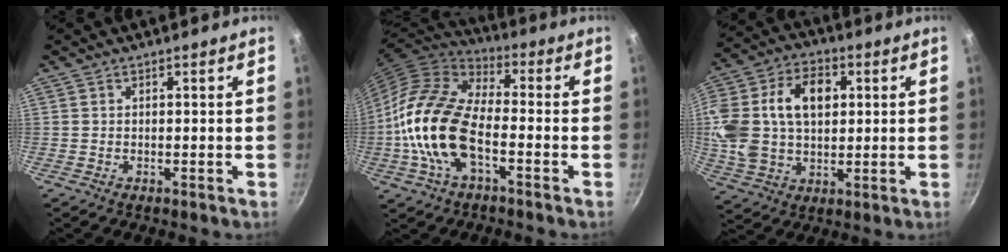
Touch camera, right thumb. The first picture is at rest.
{"total": 18.4, "force": [-4.3, 9.6, 15.0], "torque": [-0.278, 0.032, -0.098]}
{"total": 21.7, "force": [4.3, 14.9, 15.1], "torque": [-0.305, 0.019, 0.074]}